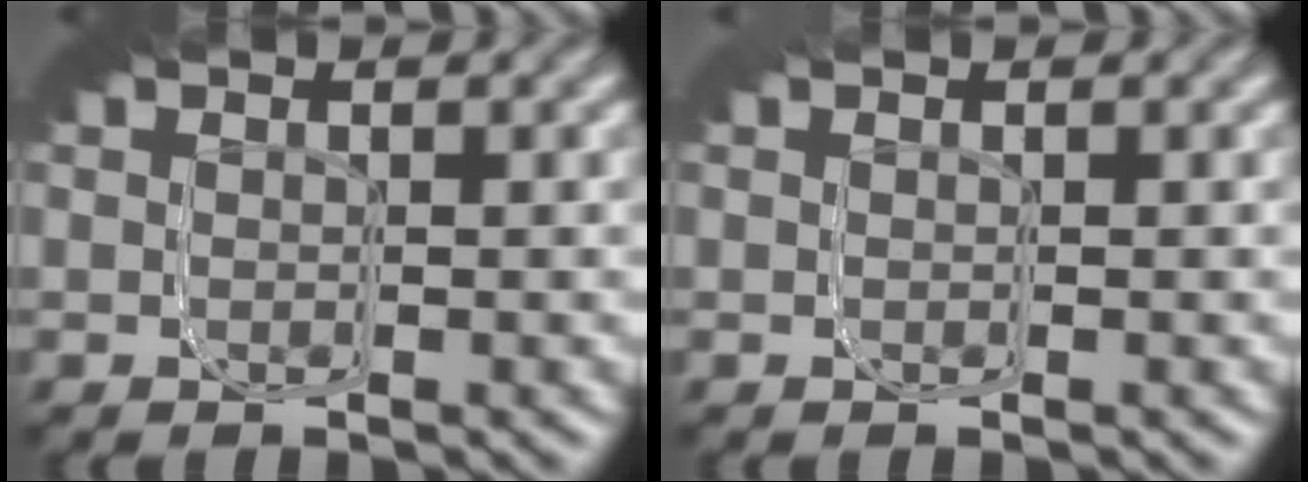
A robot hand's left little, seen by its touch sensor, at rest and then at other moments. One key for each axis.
{"total": 0.0}